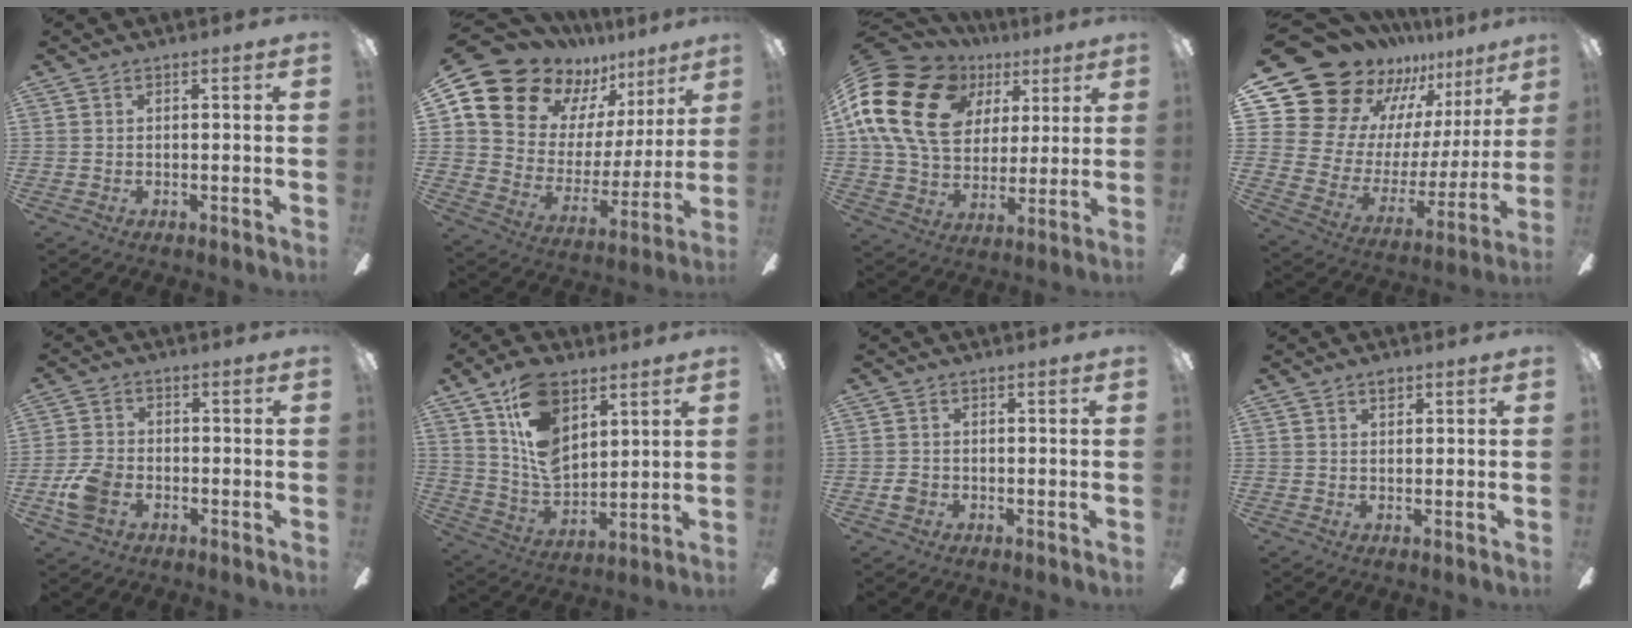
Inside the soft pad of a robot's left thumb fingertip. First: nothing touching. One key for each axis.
{"total": 16.6, "fx": 12.9, "fy": 9.6, "fz": 4.1, "tx": -0.100, "ty": -0.103, "tz": 0.248}
{"total": 23.5, "fx": 8.5, "fy": 17.3, "fz": 13.3, "tx": -0.275, "ty": -0.020, "tz": 0.156}
{"total": 20.6, "fx": 16.5, "fy": 10.7, "fz": 6.3, "tx": -0.140, "ty": -0.134, "tz": 0.325}
{"total": 7.7, "fx": -2.7, "fy": 5.5, "fz": 4.6, "tx": -0.090, "ty": 0.013, "tz": -0.049}
{"total": 15.6, "fx": 8.1, "fy": 9.2, "fz": 9.7, "tx": -0.199, "ty": -0.030, "tz": 0.151}
{"total": 1.9, "fx": -0.5, "fy": 1.7, "fz": 0.7, "tx": -0.004, "ty": 0.002, "tz": -0.012}
{"total": 1.7, "fx": 1.2, "fy": 1.0, "fz": 0.9, "tx": -0.003, "ty": -0.005, "tz": 0.017}